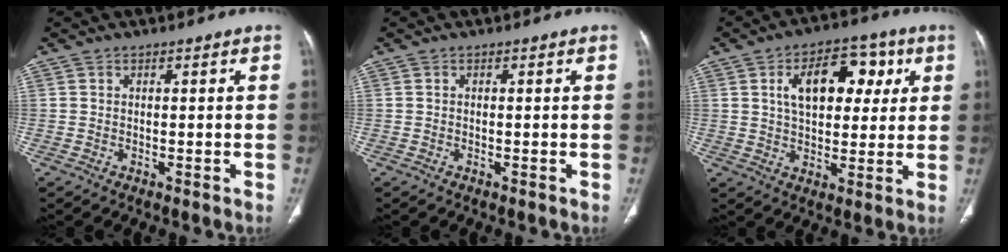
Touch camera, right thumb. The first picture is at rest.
{"total": 0.0}
{"total": 13.6, "force": [4.0, 8.0, 10.2], "torque": [-0.115, 0.007, 0.059]}